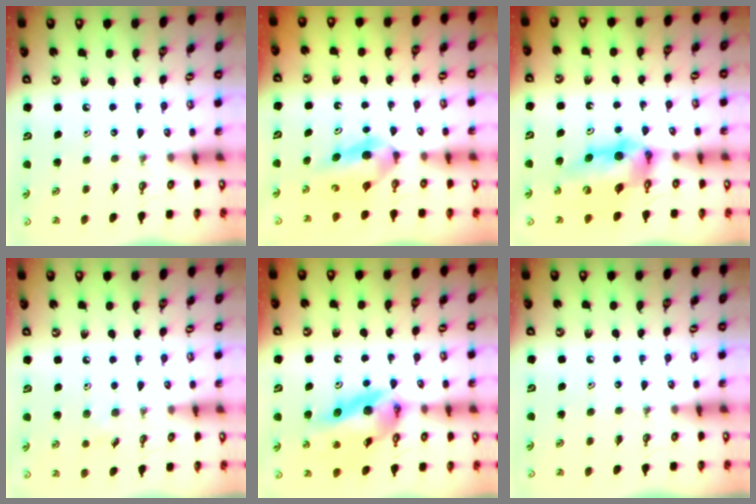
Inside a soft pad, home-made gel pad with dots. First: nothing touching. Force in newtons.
{"total": 5.4, "press": 5.4, "slide": 0.2}
{"total": 11.6, "press": 11.6, "slide": 1.1}
{"total": 5.2, "press": 5.0, "slide": 1.5}
{"total": 14.4, "press": 14.3, "slide": 1.5}
{"total": 0.0}